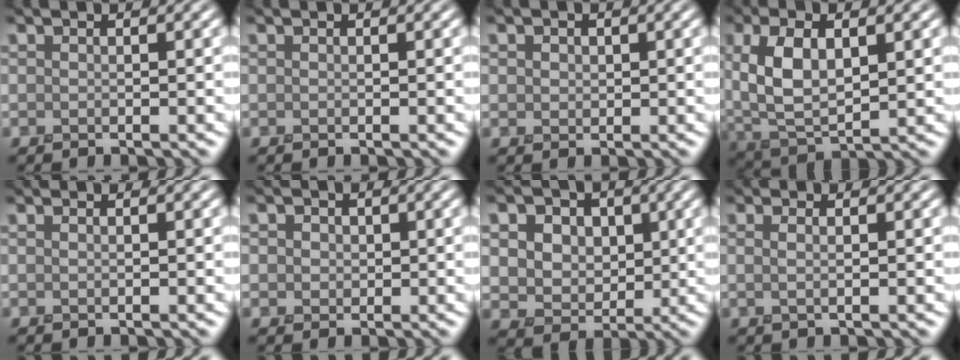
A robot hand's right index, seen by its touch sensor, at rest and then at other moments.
{"total": 0.0}
{"total": 1.5, "force": [0.4, 1.3, 0.6], "torque": [-0.014, 0.003, 0.004]}
{"total": 7.3, "force": [1.4, 3.6, 6.2], "torque": [-0.135, 0.004, 0.023]}
{"total": 0.0}
{"total": 2.7, "force": [0.7, 2.3, 1.2], "torque": [-0.022, 0.010, 0.004]}
{"total": 10.4, "force": [3.8, 8.1, 5.4], "torque": [-0.104, 0.025, 0.052]}
{"total": 0.8, "force": [0.2, 0.1, 0.7], "torque": [-0.019, -0.002, 0.006]}